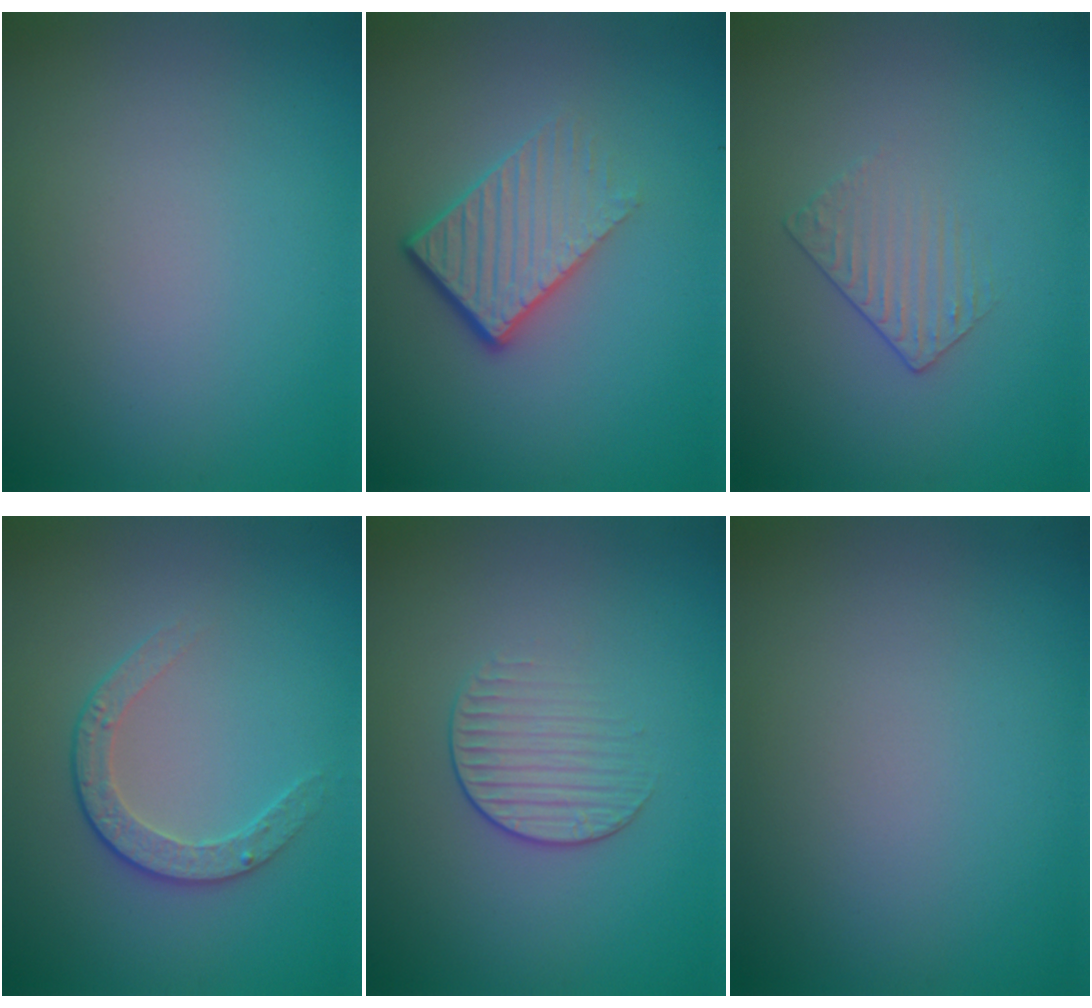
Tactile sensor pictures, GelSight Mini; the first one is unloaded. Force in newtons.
{"total": 4.7, "press": 2.9, "slide": 3.7}
{"total": 1.3, "press": 0.6, "slide": 1.1}
{"total": 2.2, "press": 1.6, "slide": 1.5}
{"total": 1.7, "press": 1.1, "slide": 1.3}
{"total": 0.0}